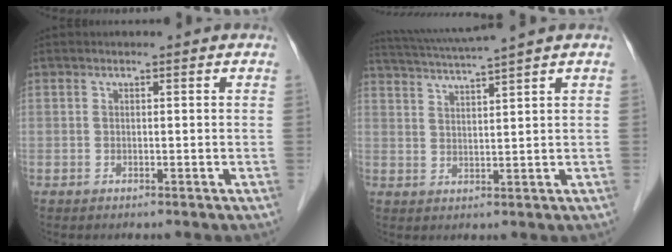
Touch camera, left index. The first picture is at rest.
{"total": 7.5, "force": [6.6, -2.0, 3.0], "torque": [-0.059, 0.007, 0.116]}